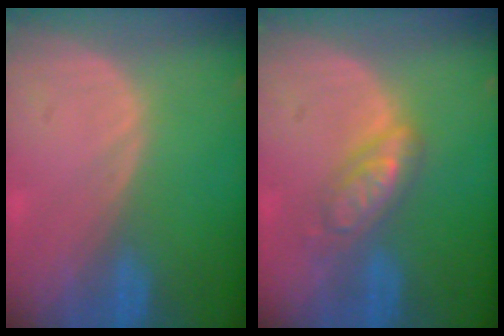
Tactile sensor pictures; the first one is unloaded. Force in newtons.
{"total": 4.9, "press": 4.9, "slide": 0.1}